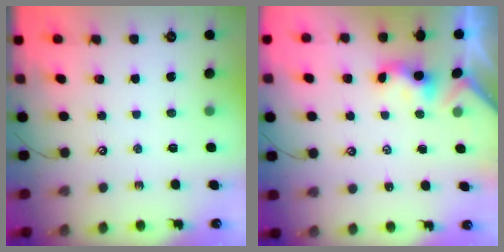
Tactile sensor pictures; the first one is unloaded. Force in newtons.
{"total": 1.1, "press": 1.0, "slide": 0.4}